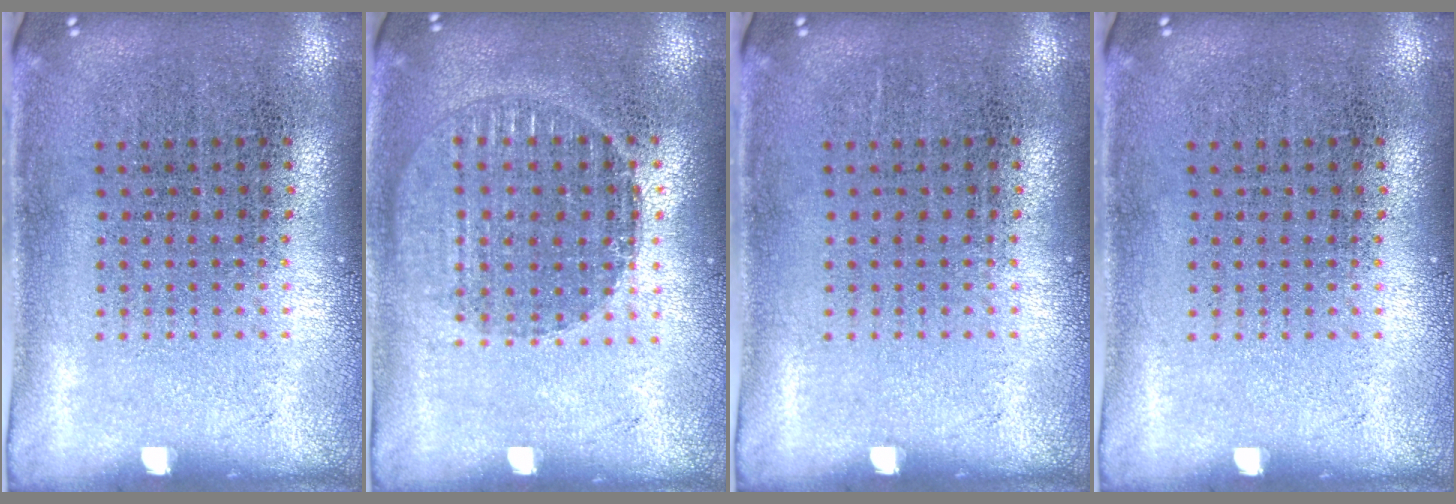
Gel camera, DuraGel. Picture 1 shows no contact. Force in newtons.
{"total": 1.4, "press": 1.3, "slide": 0.6}
{"total": 0.0}
{"total": 0.0}